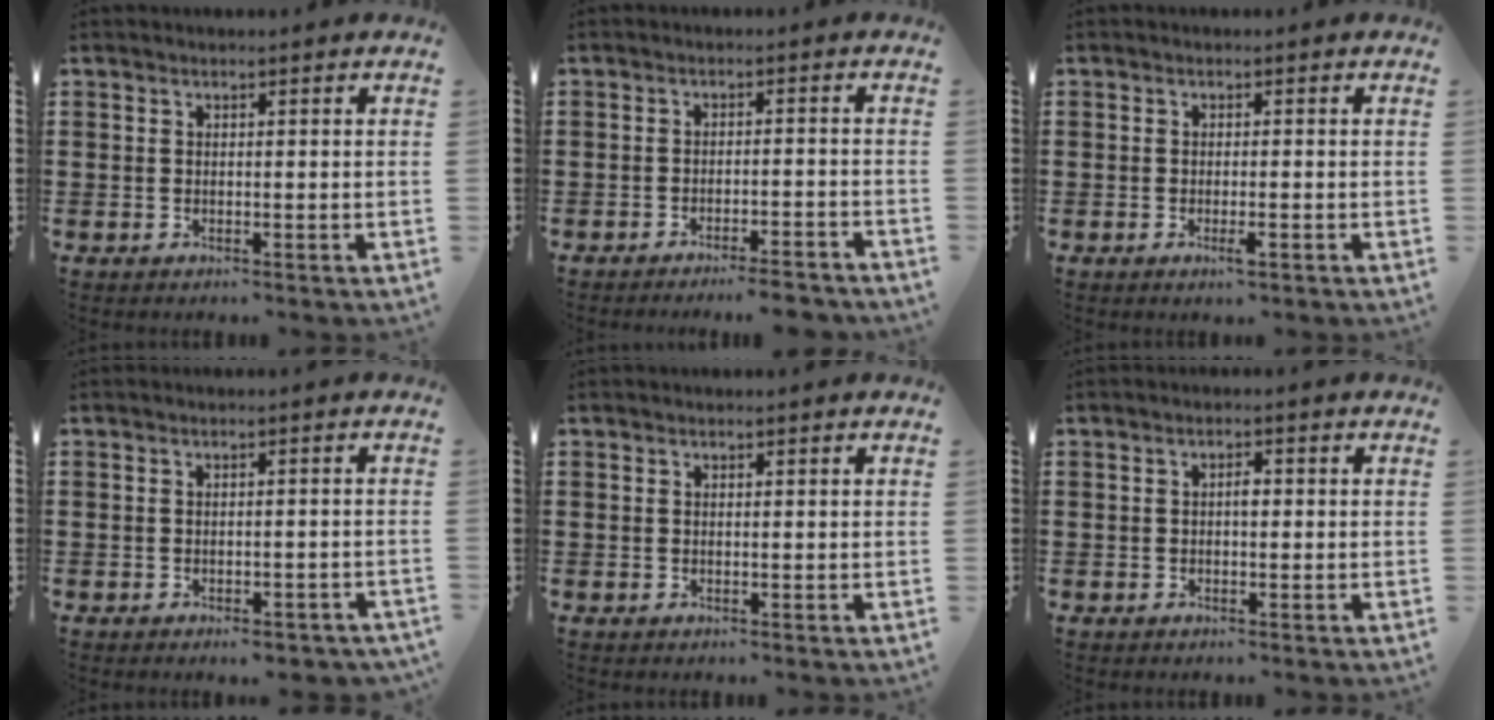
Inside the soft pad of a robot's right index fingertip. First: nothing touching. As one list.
[{"total": 3.3, "force": [-3.1, -0.2, 1.2], "torque": [-0.020, -0.002, -0.061]}, {"total": 1.8, "force": [-0.8, 0.1, 1.6], "torque": [-0.035, -0.006, -0.016]}, {"total": 1.6, "force": [-1.4, 0.3, 0.7], "torque": [-0.015, -0.004, -0.027]}, {"total": 0.0}, {"total": 1.5, "force": [0.0, 0.5, 1.4], "torque": [-0.026, 0.001, -0.002]}]